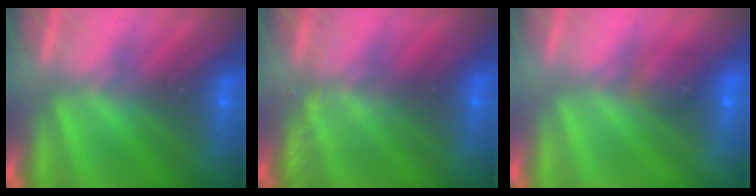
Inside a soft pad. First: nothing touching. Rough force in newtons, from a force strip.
{"total": 2.2}
{"total": 1.5}